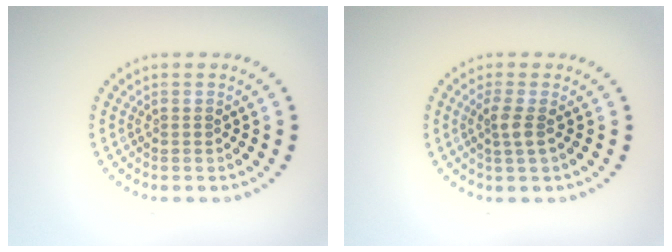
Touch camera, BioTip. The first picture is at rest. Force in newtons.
{"total": 1.7, "press": 1.4, "slide": 1.0}